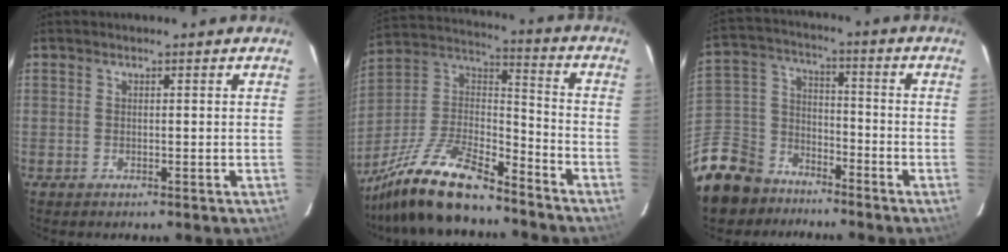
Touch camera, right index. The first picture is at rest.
{"total": 20.1, "force": [-15.6, 5.4, 11.5], "torque": [-0.246, -0.007, -0.281]}
{"total": 15.7, "force": [-10.7, 10.8, 4.0], "torque": [-0.132, 0.042, -0.179]}